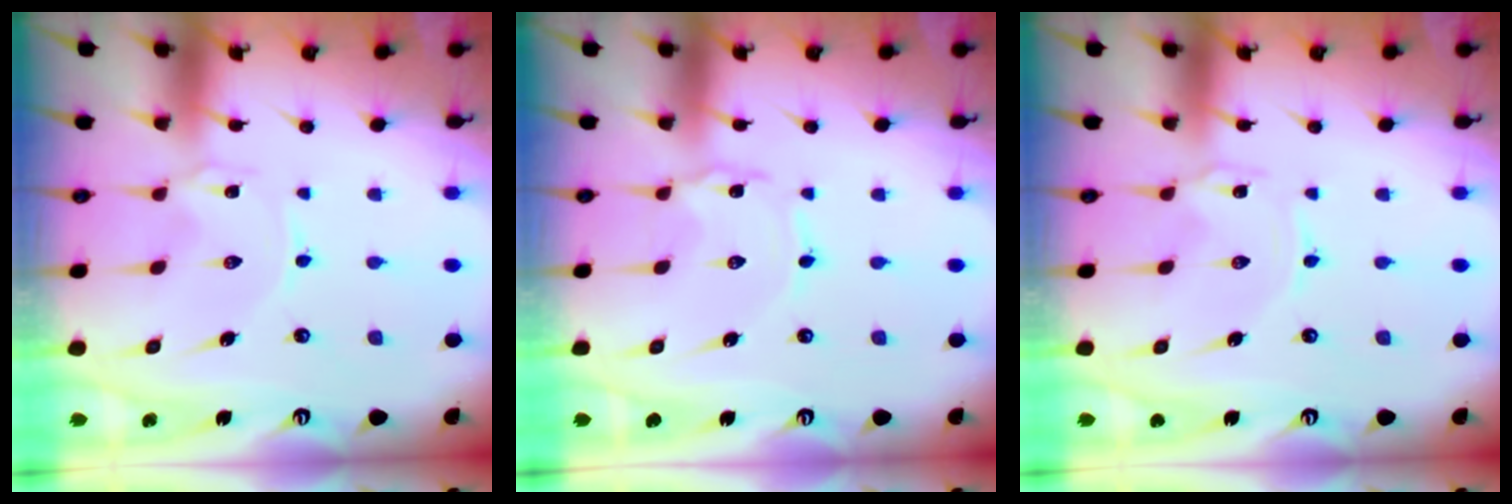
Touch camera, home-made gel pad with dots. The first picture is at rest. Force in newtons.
{"total": 1.5, "press": 1.5, "slide": 0.1}
{"total": 0.9, "press": 0.9, "slide": 0.1}